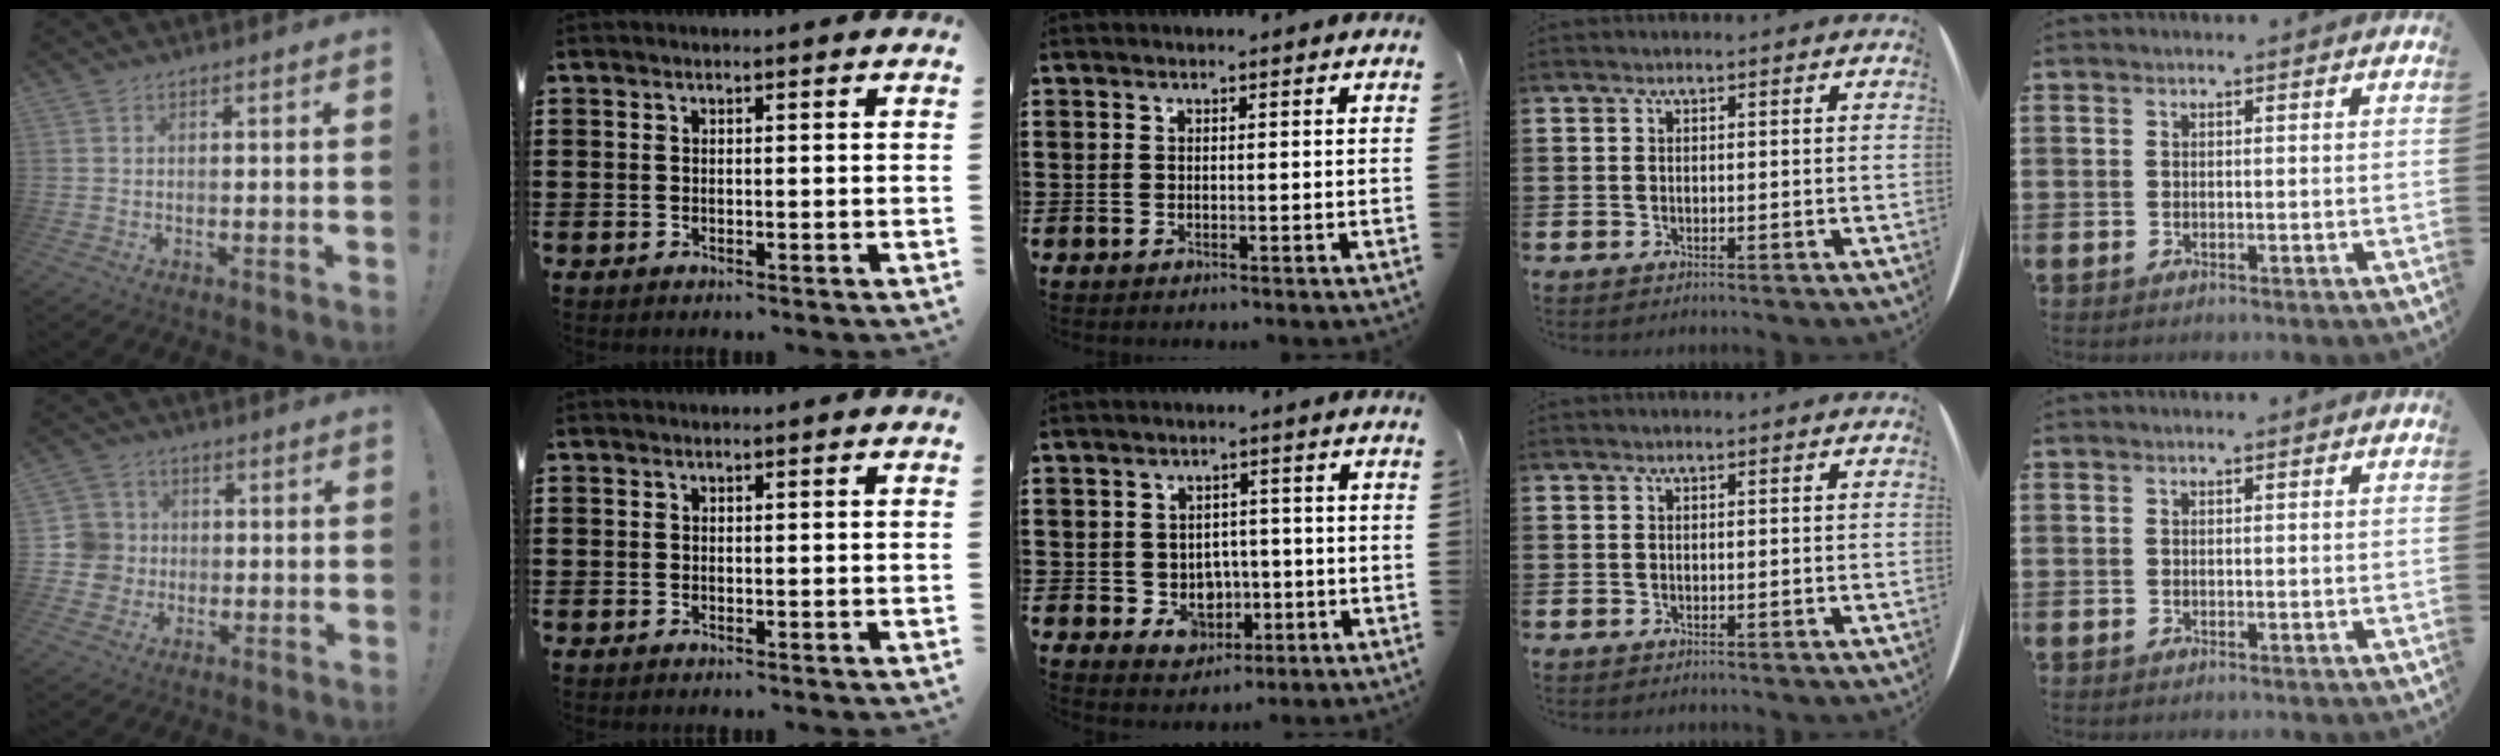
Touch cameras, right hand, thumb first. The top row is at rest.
{"thumb": {"total": 8.2, "force": [0.0, 8.0, 1.9], "torque": [-0.033, 0.006, 0.006]}, "middle": {"total": 4.5, "force": [-0.8, 4.1, 1.4], "torque": [-0.023, 0.002, -0.016]}}